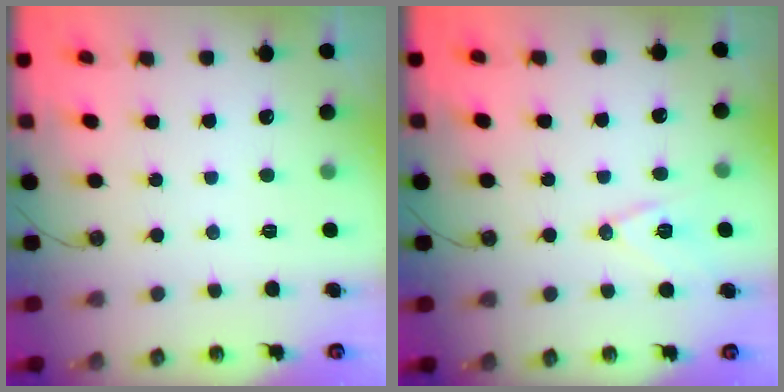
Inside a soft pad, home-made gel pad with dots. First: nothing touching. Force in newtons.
{"total": 10.5, "press": 9.9, "slide": 3.4}